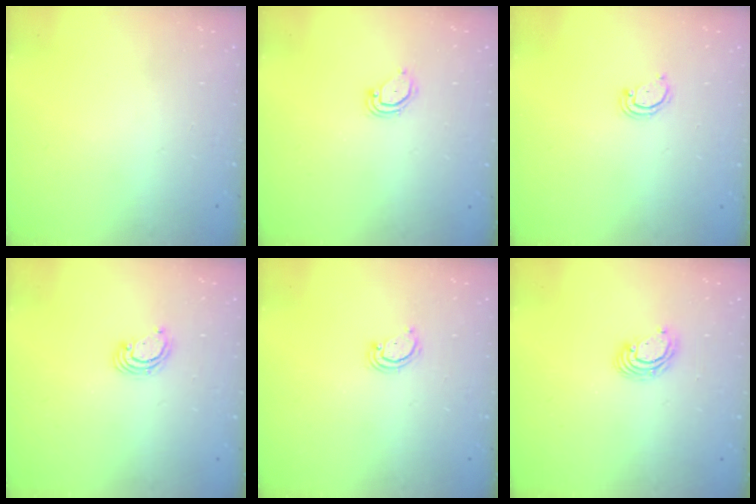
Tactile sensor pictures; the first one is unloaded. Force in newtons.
{"total": 3.4, "press": 3.4, "slide": 0.2}
{"total": 2.4, "press": 2.4, "slide": 0.2}
{"total": 3.3, "press": 3.3, "slide": 0.4}
{"total": 2.6, "press": 2.6, "slide": 0.3}
{"total": 4.2, "press": 4.2, "slide": 0.2}